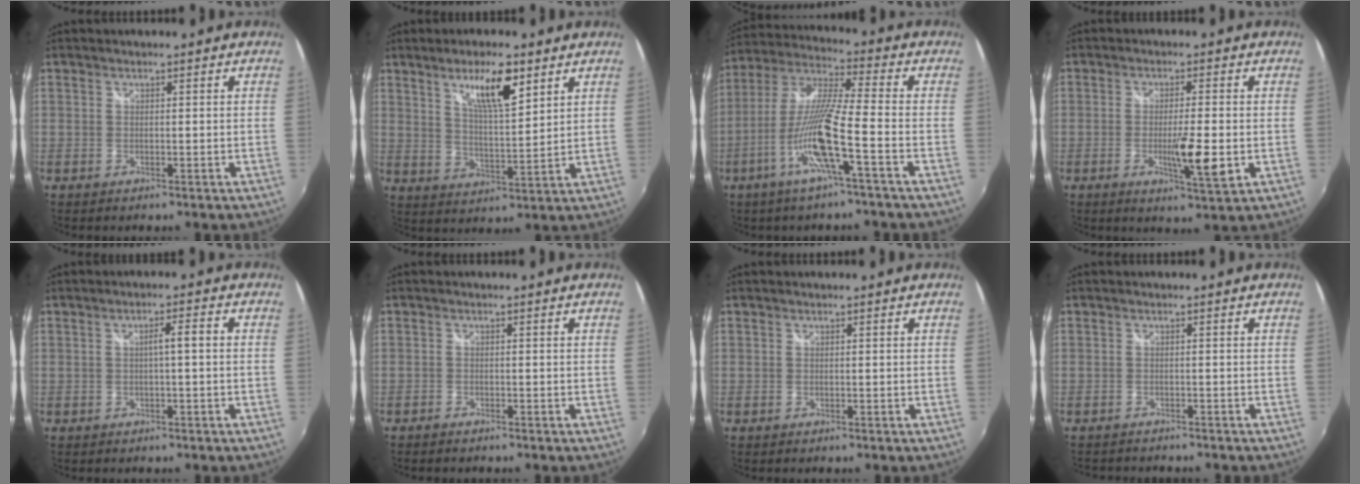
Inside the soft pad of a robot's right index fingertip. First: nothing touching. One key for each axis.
{"total": 9.5, "fx": 5.5, "fy": 2.3, "fz": 7.3, "tx": -0.118, "ty": 0.000, "tz": 0.099}
{"total": 13.4, "fx": -6.1, "fy": -0.3, "fz": 11.9, "tx": -0.234, "ty": -0.015, "tz": -0.117}
{"total": 7.1, "fx": -1.5, "fy": 1.1, "fz": 6.8, "tx": -0.118, "ty": -0.015, "tz": -0.024}
{"total": 2.8, "fx": -0.3, "fy": 0.0, "fz": 2.8, "tx": -0.047, "ty": 0.007, "tz": -0.003}
{"total": 1.4, "fx": -1.3, "fy": 0.4, "fz": 0.4, "tx": -0.013, "ty": -0.008, "tz": -0.026}
{"total": 0.0}
{"total": 3.0, "fx": -2.9, "fy": 0.7, "fz": 0.6, "tx": -0.024, "ty": -0.014, "tz": -0.048}